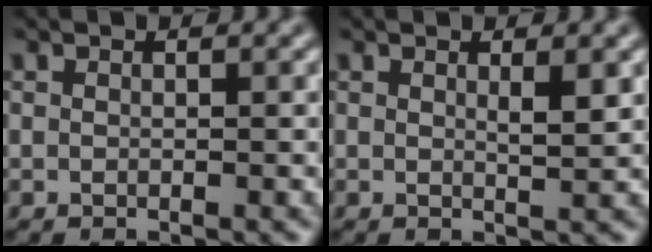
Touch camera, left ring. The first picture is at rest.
{"total": 1.4, "force": [0.6, 0.2, 1.2], "torque": [-0.018, -0.003, 0.009]}